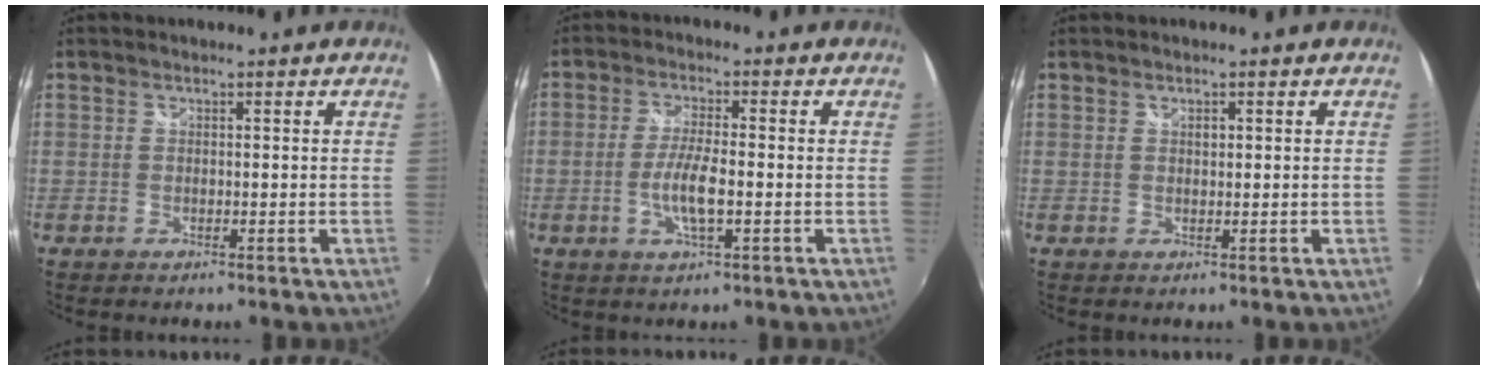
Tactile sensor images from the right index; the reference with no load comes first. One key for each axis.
{"total": 5.8, "fx": -1.5, "fy": 1.0, "fz": 5.5, "tx": -0.111, "ty": -0.005, "tz": -0.029}
{"total": 0.8, "fx": 0.5, "fy": 0.4, "fz": 0.5, "tx": -0.008, "ty": 0.002, "tz": 0.009}